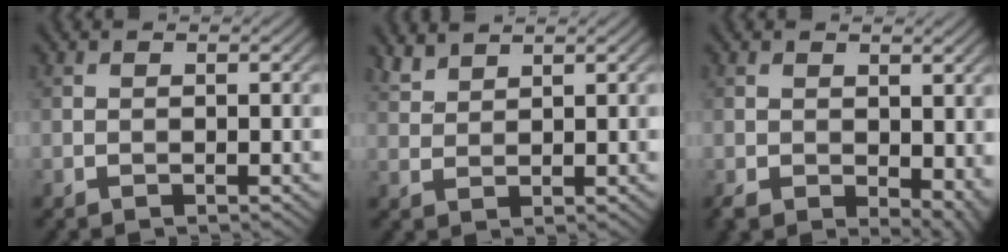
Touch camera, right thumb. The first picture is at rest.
{"total": 2.5, "force": [2.3, 0.5, 0.9], "torque": [-0.023, 0.003, 0.054]}
{"total": 6.9, "force": [-1.1, 4.8, 4.8], "torque": [-0.095, -0.036, 0.003]}